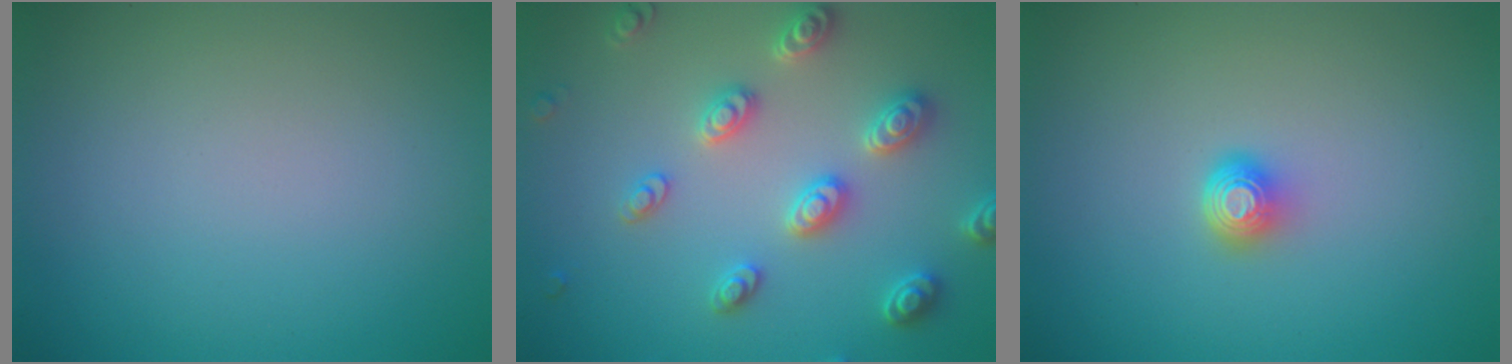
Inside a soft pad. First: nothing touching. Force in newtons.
{"total": 3.8, "press": 3.6, "slide": 1.1}
{"total": 1.6, "press": 1.2, "slide": 1.1}